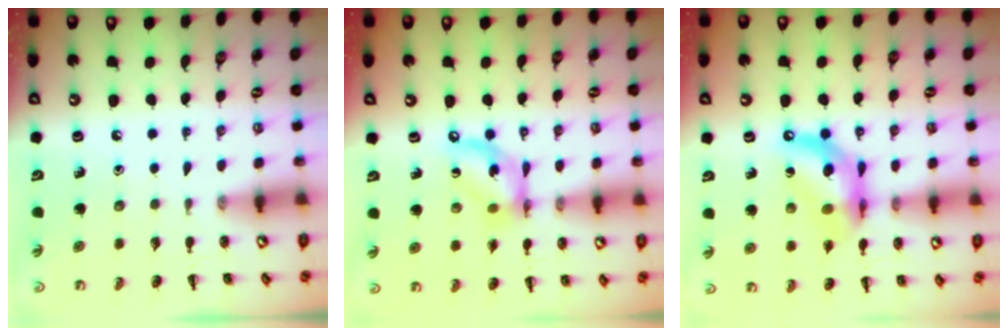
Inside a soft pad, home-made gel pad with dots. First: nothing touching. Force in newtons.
{"total": 11.4, "press": 11.0, "slide": 2.8}
{"total": 12.6, "press": 12.1, "slide": 3.4}